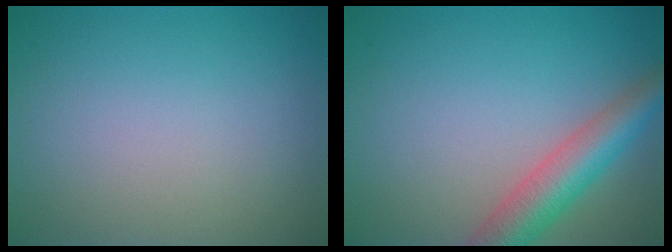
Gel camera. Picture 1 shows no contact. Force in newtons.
{"total": 5.3, "press": 5.3, "slide": 0.1}